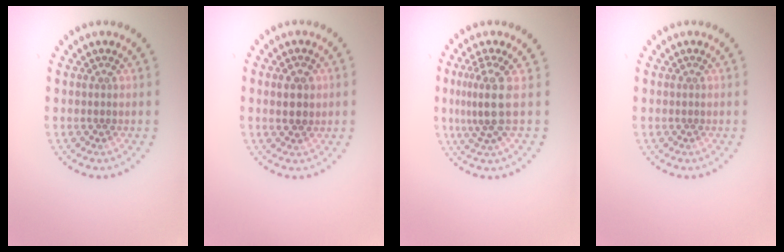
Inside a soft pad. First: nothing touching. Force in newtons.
{"total": 2.3, "press": 2.2, "slide": 0.6}
{"total": 3.2, "press": 2.5, "slide": 2.0}
{"total": 0.0}